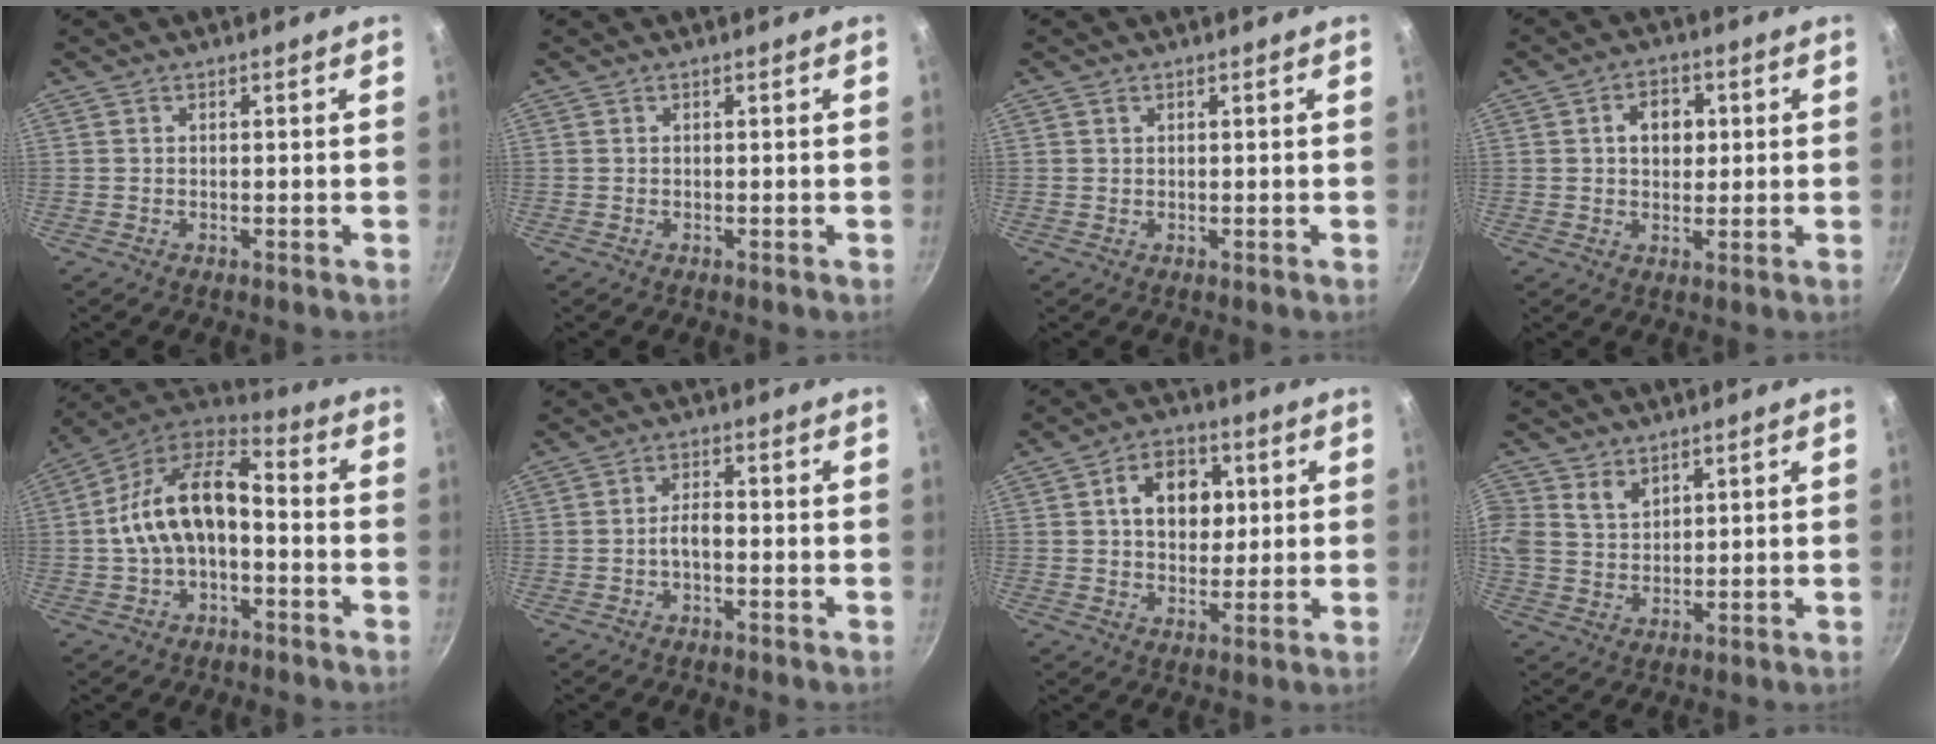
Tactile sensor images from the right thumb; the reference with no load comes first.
{"total": 0.0}
{"total": 0.8, "force": [0.4, 0.6, 0.3], "torque": [-0.004, 0.001, 0.008]}
{"total": 5.9, "force": [1.1, 4.5, 3.6], "torque": [-0.031, 0.005, 0.013]}
{"total": 15.6, "force": [-1.9, 9.0, 12.6], "torque": [-0.212, 0.052, -0.046]}
{"total": 3.1, "force": [-1.1, 1.4, 2.5], "torque": [-0.040, 0.020, -0.022]}
{"total": 10.5, "force": [2.3, 7.8, 6.7], "torque": [-0.068, 0.002, 0.029]}
{"total": 8.4, "force": [4.0, 6.5, 3.7], "torque": [-0.079, 0.000, 0.082]}